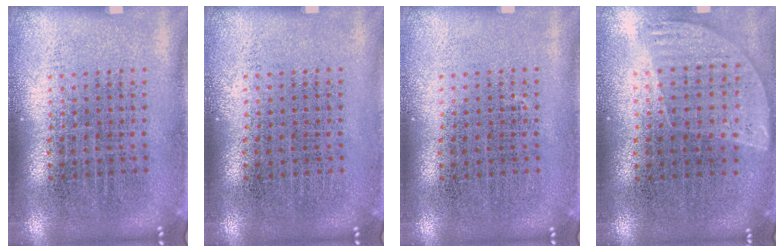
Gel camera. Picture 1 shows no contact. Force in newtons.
{"total": 0.0}
{"total": 0.0}
{"total": 0.9, "press": 0.8, "slide": 0.3}